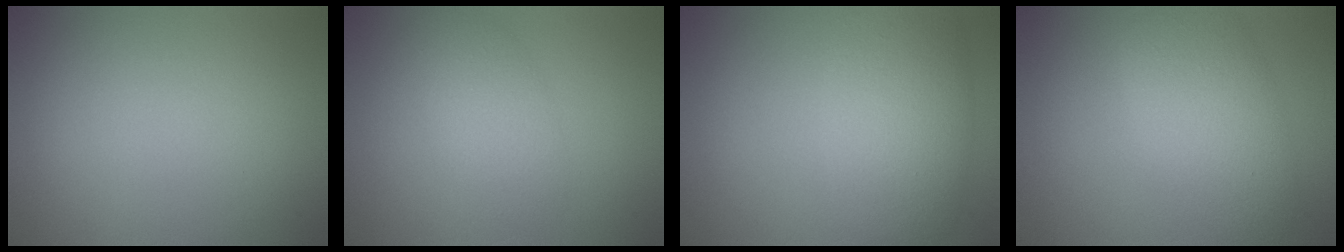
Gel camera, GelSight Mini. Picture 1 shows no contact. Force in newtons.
{"total": 2.7, "press": 2.7, "slide": 0.1}
{"total": 4.5, "press": 4.4, "slide": 0.6}
{"total": 5.3, "press": 5.3, "slide": 0.1}